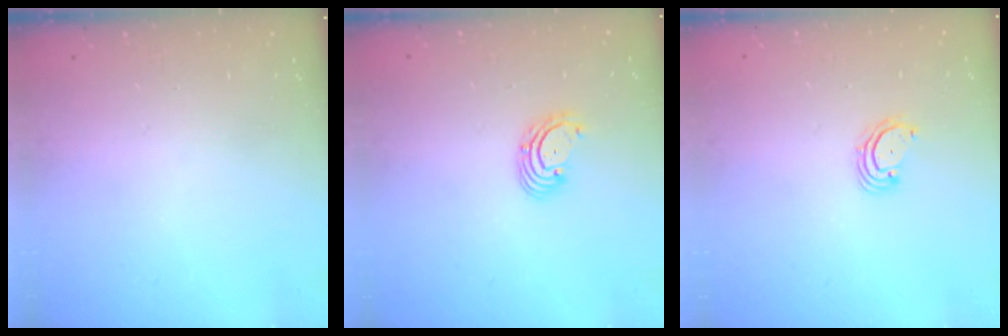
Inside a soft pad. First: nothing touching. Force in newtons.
{"total": 2.9, "press": 2.9, "slide": 0.3}
{"total": 2.6, "press": 2.6, "slide": 0.3}